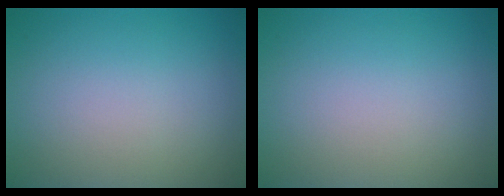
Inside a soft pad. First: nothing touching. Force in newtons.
{"total": 0.0}